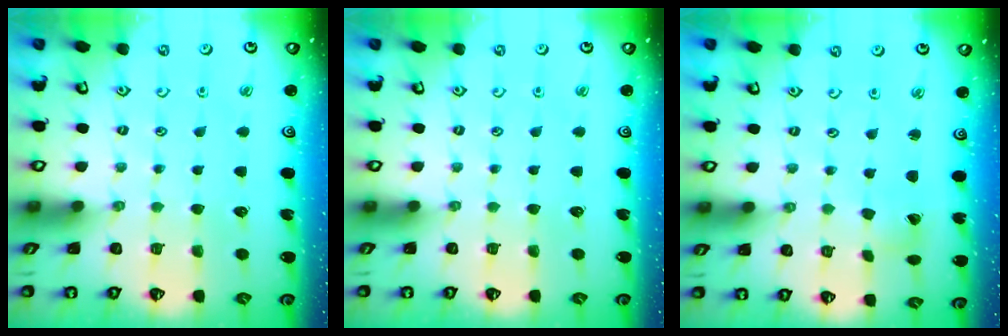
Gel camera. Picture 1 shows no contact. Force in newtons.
{"total": 0.0}
{"total": 2.9, "press": 2.9, "slide": 0.2}